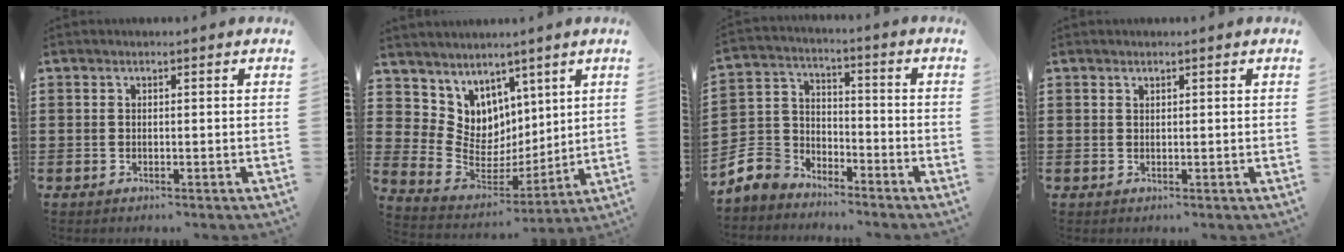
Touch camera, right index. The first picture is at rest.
{"total": 7.3, "force": [4.9, 5.3, -0.7], "torque": [-0.045, -0.064, 0.097]}
{"total": 6.5, "force": [-5.2, 3.9, 0.6], "torque": [-0.057, 0.010, -0.111]}
{"total": 0.5, "force": [0.4, 0.3, 0.1], "torque": [-0.003, 0.002, 0.008]}